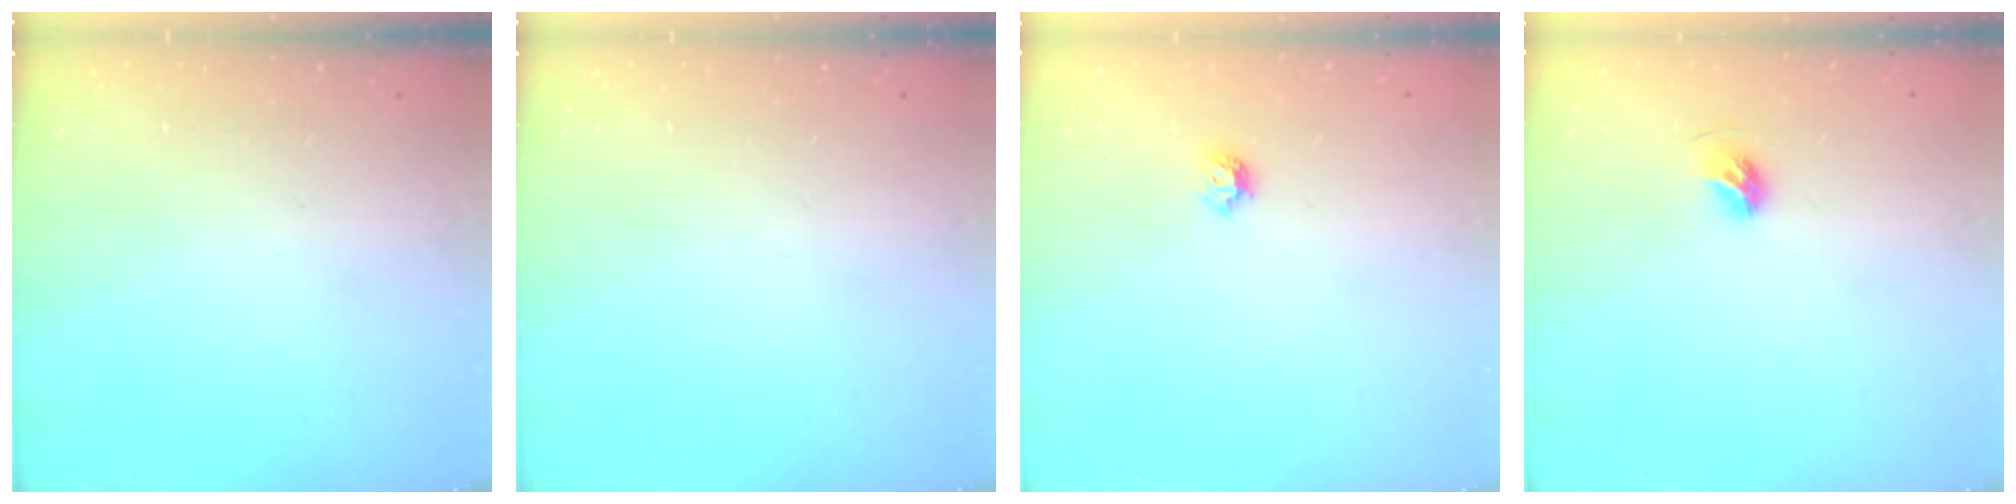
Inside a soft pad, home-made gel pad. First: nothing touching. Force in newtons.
{"total": 0.0}
{"total": 5.9, "press": 5.8, "slide": 0.9}
{"total": 5.3, "press": 5.2, "slide": 0.9}